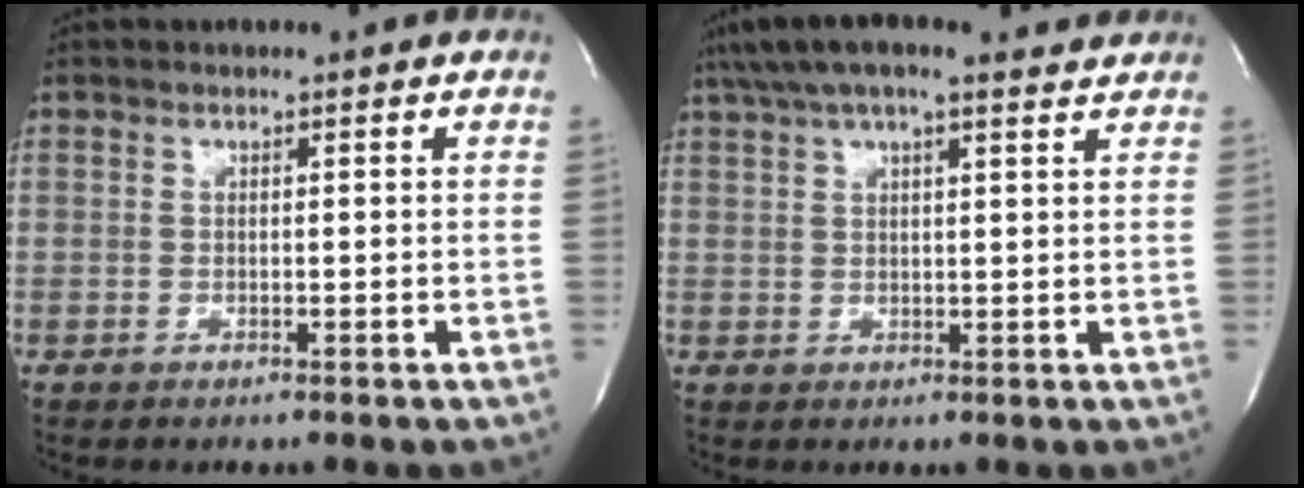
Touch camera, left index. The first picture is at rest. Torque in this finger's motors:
{"motor_torque": [-0.06, -0.51, 0.53, 0.14]}